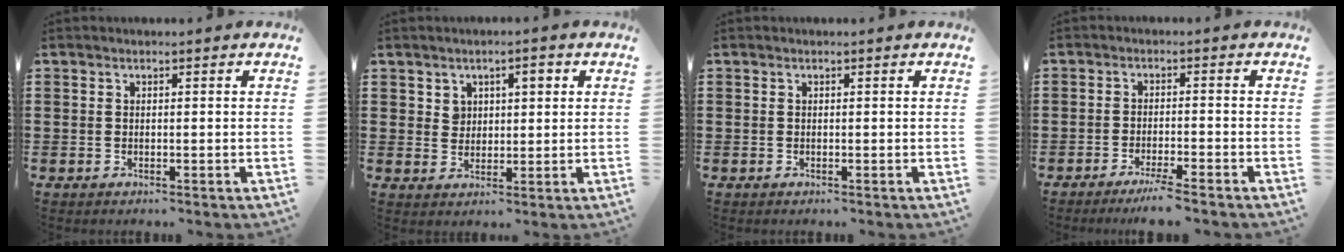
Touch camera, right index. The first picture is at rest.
{"total": 2.7, "force": [1.4, 2.1, 1.2], "torque": [-0.025, 0.006, 0.021]}
{"total": 0.0}
{"total": 3.3, "force": [-2.8, -0.4, 1.6], "torque": [-0.033, -0.008, -0.055]}